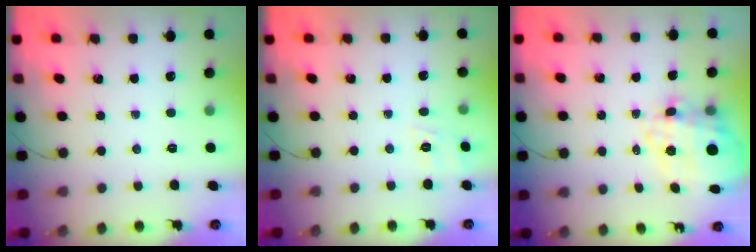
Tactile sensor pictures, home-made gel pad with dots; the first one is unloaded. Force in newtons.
{"total": 3.4, "press": 2.9, "slide": 1.7}
{"total": 14.2, "press": 13.9, "slide": 2.9}